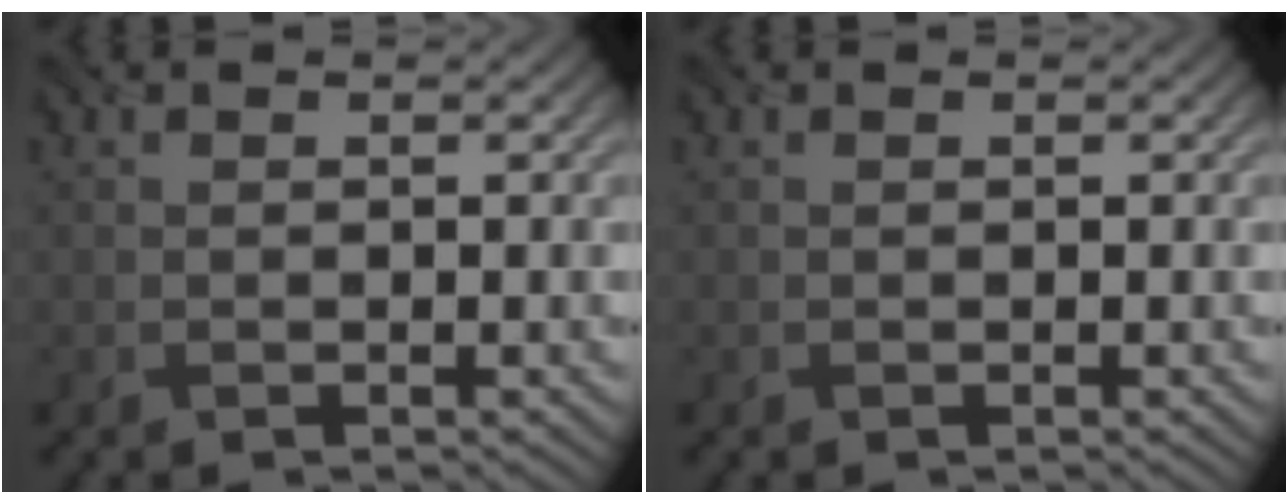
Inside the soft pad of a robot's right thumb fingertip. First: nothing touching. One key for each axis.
{"total": 0.0}